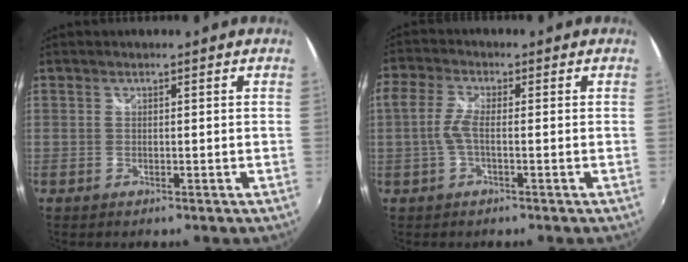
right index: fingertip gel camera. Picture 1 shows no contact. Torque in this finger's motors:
{"motor_torque": [0.60, -0.03, 0.47, 0.13]}